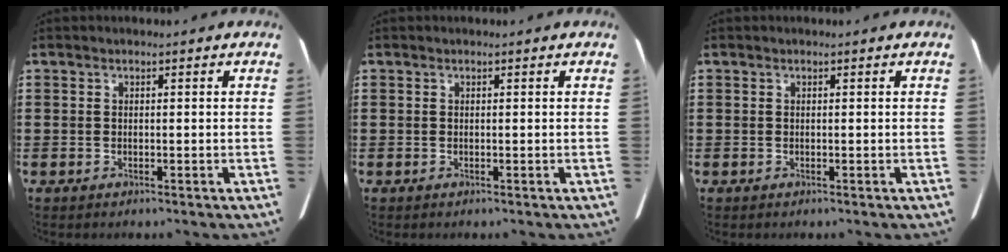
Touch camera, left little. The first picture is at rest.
{"total": 0.0}
{"total": 0.0}